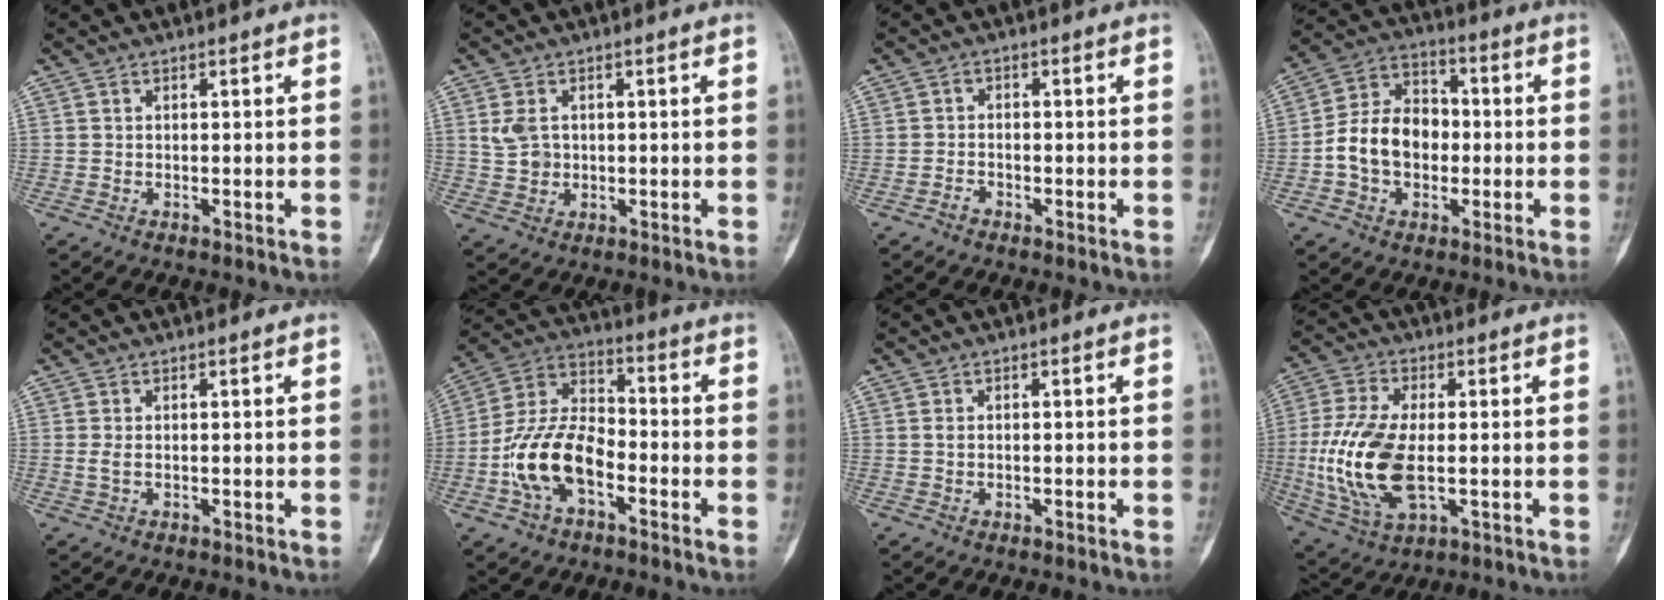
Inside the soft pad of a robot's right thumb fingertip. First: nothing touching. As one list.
[{"total": 4.0, "force": [0.8, 3.1, 2.4], "torque": [-0.040, 0.001, 0.021]}, {"total": 1.7, "force": [-1.2, 1.1, 0.3], "torque": [0.002, 0.009, -0.027]}, {"total": 13.3, "force": [-1.5, 10.0, 8.6], "torque": [-0.123, 0.039, -0.033]}, {"total": 1.1, "force": [0.0, 0.5, 1.0], "torque": [-0.029, 0.000, 0.006]}, {"total": 14.2, "force": [-4.7, 8.1, 10.7], "torque": [-0.198, 0.041, -0.092]}, {"total": 0.7, "force": [-0.1, 0.4, 0.6], "torque": [-0.006, 0.000, -0.001]}, {"total": 16.4, "force": [-1.7, 8.3, 14.1], "torque": [-0.308, -0.006, -0.024]}]